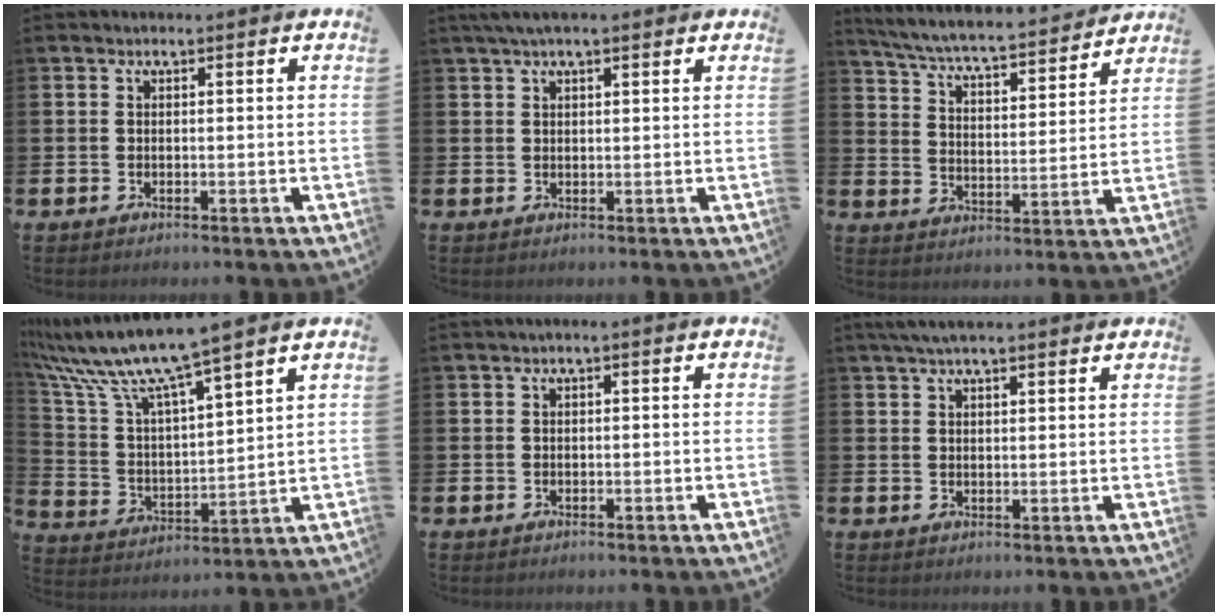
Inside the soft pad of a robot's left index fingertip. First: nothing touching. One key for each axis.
{"total": 2.6, "fx": 1.9, "fy": 0.7, "fz": 1.7, "tx": -0.028, "ty": 0.006, "tz": 0.032}
{"total": 6.6, "fx": 6.3, "fy": 0.5, "fz": 2.0, "tx": -0.071, "ty": -0.050, "tz": 0.106}
{"total": 10.2, "fx": 9.0, "fy": 0.5, "fz": 4.8, "tx": -0.135, "ty": -0.057, "tz": 0.151}
{"total": 0.6, "fx": -0.2, "fy": 0.1, "fz": 0.5, "tx": -0.015, "ty": 0.002, "tz": -0.002}
{"total": 3.9, "fx": 3.2, "fy": 0.9, "fz": 2.0, "tx": -0.038, "ty": -0.002, "tz": 0.056}